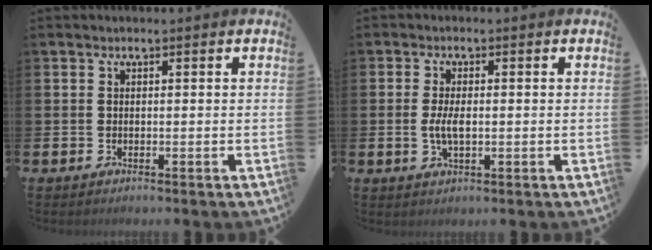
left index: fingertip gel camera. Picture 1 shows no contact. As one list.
[{"total": 3.3, "force": [-0.2, 1.4, 3.0], "torque": [-0.059, -0.001, -0.007]}]